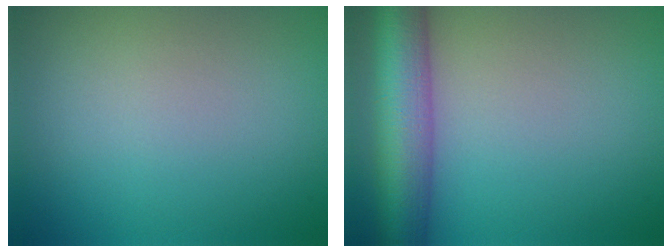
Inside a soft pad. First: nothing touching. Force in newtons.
{"total": 8.3, "press": 8.3, "slide": 0.4}